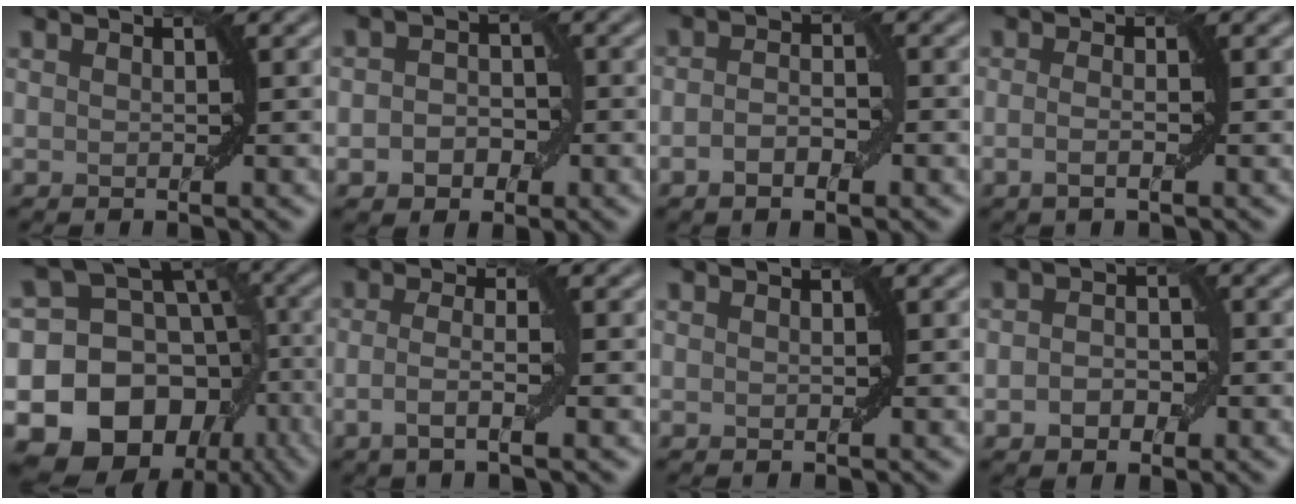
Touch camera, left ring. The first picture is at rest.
{"total": 2.9, "force": [-0.8, 2.2, 1.7], "torque": [-0.016, 0.001, -0.020]}
{"total": 2.7, "force": [-1.0, 1.2, 2.2], "torque": [-0.038, -0.001, -0.020]}
{"total": 1.5, "force": [-0.5, 0.3, 1.4], "torque": [-0.029, -0.002, -0.012]}
{"total": 17.8, "force": [-6.8, 14.4, 8.0], "torque": [-0.124, -0.012, -0.107]}
{"total": 3.0, "force": [-0.9, 0.6, 2.8], "torque": [-0.053, 0.000, -0.024]}
{"total": 0.0}
{"total": 2.6, "force": [-0.7, 1.8, 1.8], "torque": [-0.028, 0.002, -0.015]}